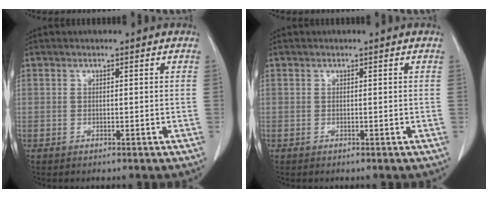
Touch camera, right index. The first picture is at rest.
{"total": 0.0}